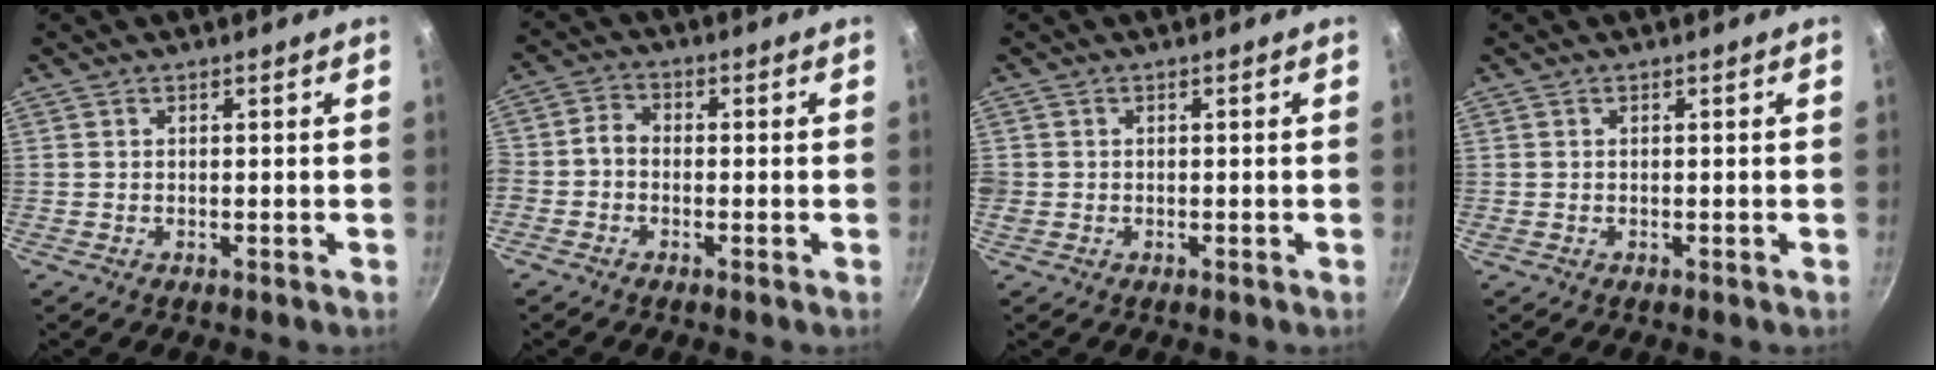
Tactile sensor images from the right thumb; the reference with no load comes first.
{"total": 3.5, "force": [-1.3, 2.7, 1.8], "torque": [-0.031, 0.022, -0.037]}
{"total": 1.7, "force": [-0.3, 1.6, 0.6], "torque": [-0.010, 0.001, -0.006]}
{"total": 0.0}